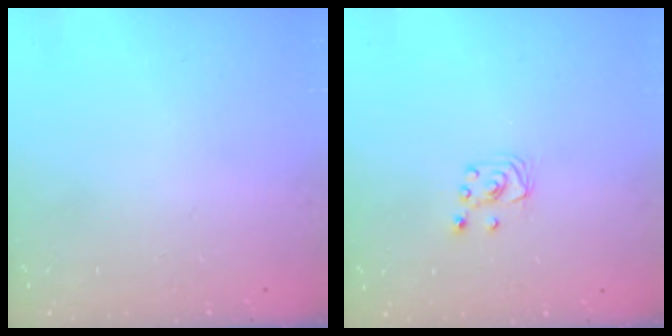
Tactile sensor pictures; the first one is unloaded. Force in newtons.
{"total": 3.2, "press": 3.2, "slide": 0.2}